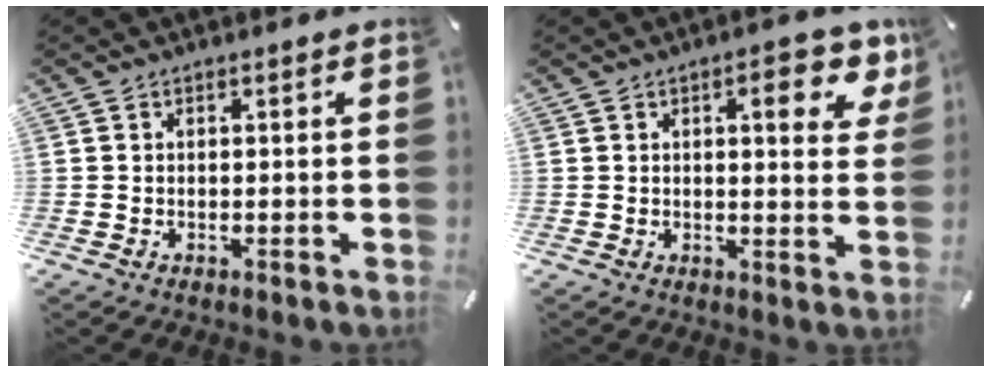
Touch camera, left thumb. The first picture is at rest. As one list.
[{"total": 8.9, "force": [4.2, 3.2, 7.2], "torque": [-0.088, -0.017, 0.062]}]